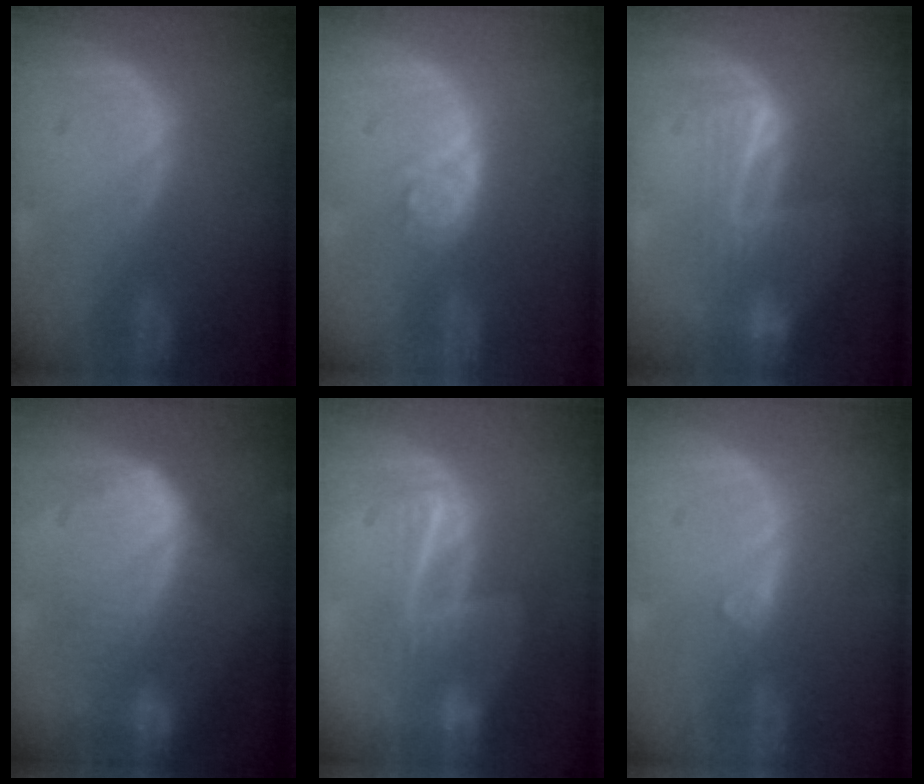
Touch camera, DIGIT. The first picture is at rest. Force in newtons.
{"total": 4.0, "press": 3.6, "slide": 1.9}
{"total": 7.4, "press": 6.7, "slide": 3.1}
{"total": 9.5, "press": 9.5, "slide": 0.7}
{"total": 6.7, "press": 6.4, "slide": 2.0}
{"total": 1.2, "press": 1.2, "slide": 0.3}